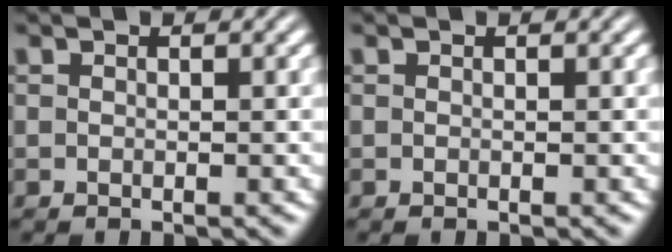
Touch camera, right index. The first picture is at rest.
{"total": 0.0}